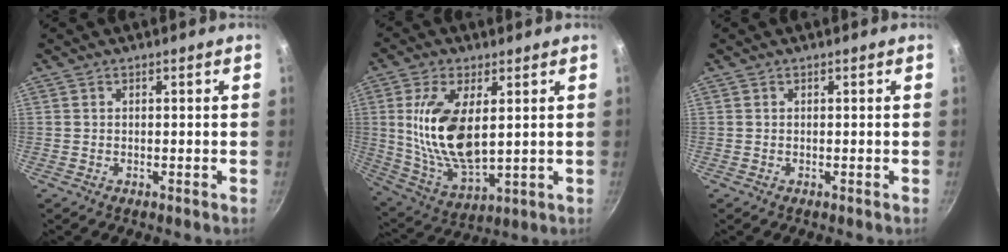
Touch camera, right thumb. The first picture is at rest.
{"total": 16.0, "force": [2.9, 7.7, 13.7], "torque": [-0.260, -0.021, 0.064]}
{"total": 0.0}